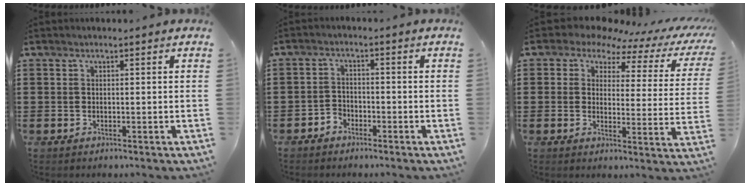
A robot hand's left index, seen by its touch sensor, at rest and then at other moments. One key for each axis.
{"total": 2.3, "fx": -2.1, "fy": 1.0, "fz": 0.0, "tx": -0.010, "ty": 0.003, "tz": -0.046}
{"total": 4.8, "fx": 3.6, "fy": 2.4, "fz": 2.0, "tx": -0.056, "ty": -0.019, "tz": 0.056}